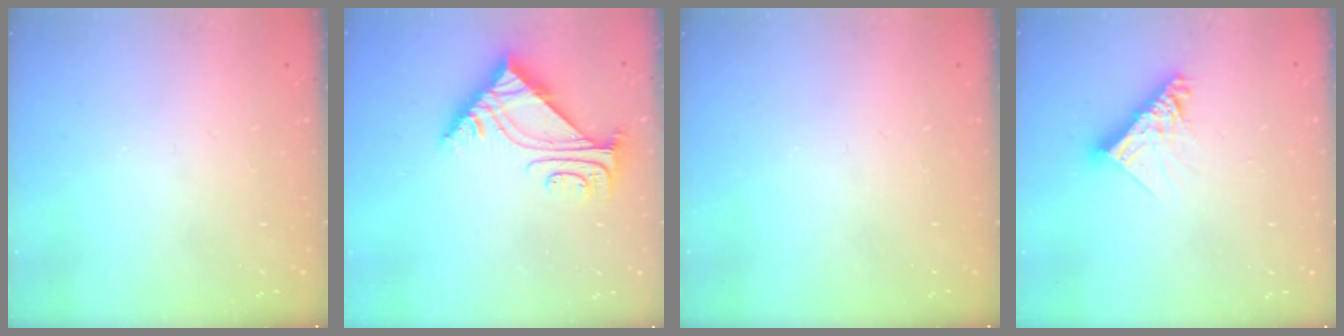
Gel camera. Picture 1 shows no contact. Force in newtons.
{"total": 7.0, "press": 6.9, "slide": 0.9}
{"total": 0.0}
{"total": 11.5, "press": 11.4, "slide": 1.1}